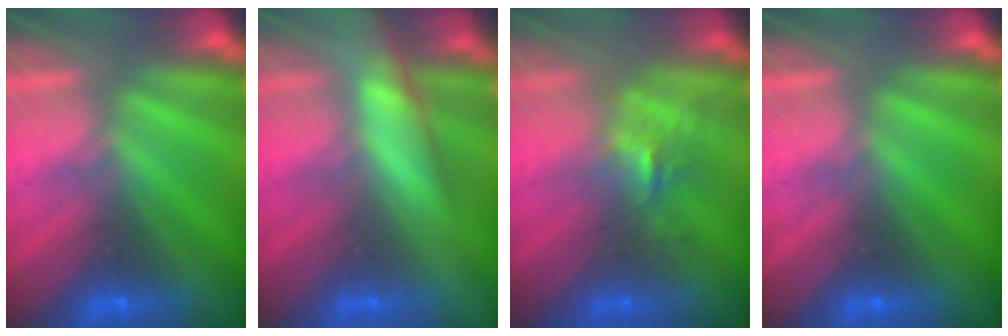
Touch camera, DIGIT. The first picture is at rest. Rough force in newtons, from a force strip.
{"total": 5.9}
{"total": 2.5}
{"total": 0.0}